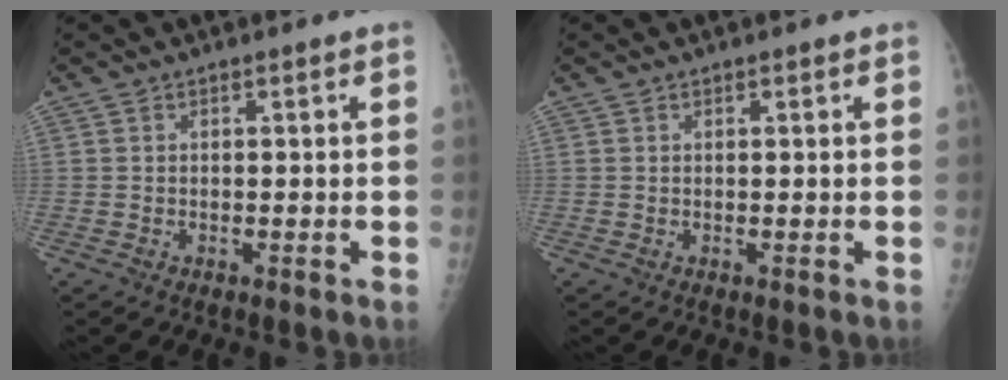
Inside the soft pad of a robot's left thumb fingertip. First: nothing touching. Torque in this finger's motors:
{"motor_torque": [0.18, -0.02, -0.04, -0.04, -0.02]}